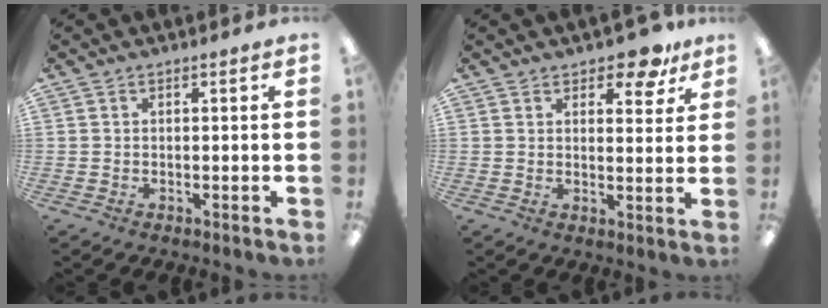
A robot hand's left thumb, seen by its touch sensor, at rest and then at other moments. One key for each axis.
{"total": 7.5, "fx": 5.7, "fy": 3.2, "fz": 3.8, "tx": -0.031, "ty": -0.035, "tz": 0.094}